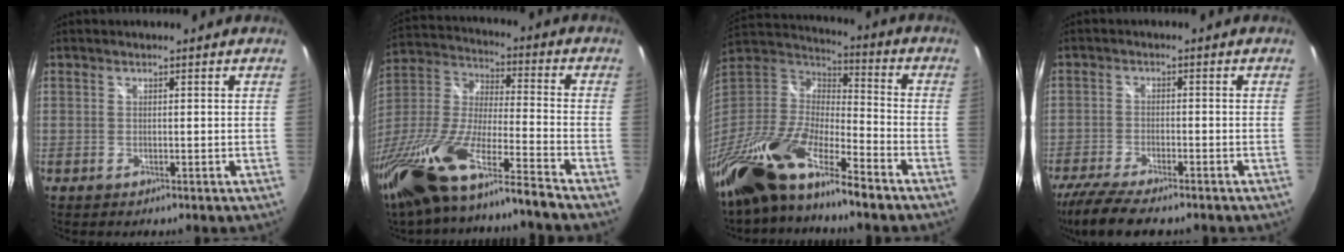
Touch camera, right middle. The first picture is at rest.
{"total": 23.8, "force": [-17.5, 1.2, 16.1], "torque": [-0.310, -0.057, -0.328]}
{"total": 22.0, "force": [-15.2, 5.9, 14.7], "torque": [-0.296, -0.023, -0.293]}
{"total": 10.6, "force": [-8.7, 1.9, 5.8], "torque": [-0.139, -0.037, -0.152]}